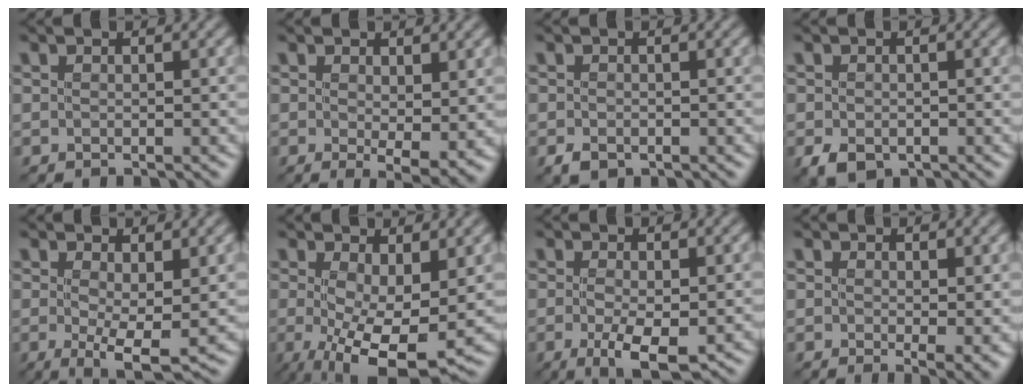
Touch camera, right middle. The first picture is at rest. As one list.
[{"total": 3.4, "force": [0.7, 0.9, 3.2], "torque": [-0.050, -0.015, 0.016]}, {"total": 1.3, "force": [-0.7, 0.9, 0.7], "torque": [-0.016, -0.005, -0.012]}, {"total": 2.4, "force": [-1.0, 1.7, 1.4], "torque": [-0.031, -0.010, -0.017]}, {"total": 4.9, "force": [0.1, 1.3, 4.7], "torque": [-0.081, -0.014, 0.003]}, {"total": 9.3, "force": [-1.1, 3.4, 8.5], "torque": [-0.145, -0.015, -0.016]}, {"total": 3.9, "force": [-1.1, 1.1, 3.5], "torque": [-0.069, -0.012, -0.018]}, {"total": 2.6, "force": [0.5, 0.5, 2.5], "torque": [-0.035, -0.009, 0.012]}]